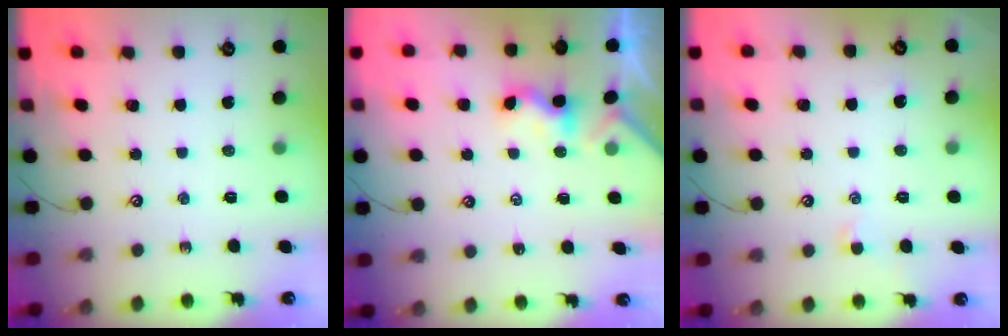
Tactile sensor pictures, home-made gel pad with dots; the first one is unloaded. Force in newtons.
{"total": 1.7, "press": 1.6, "slide": 0.5}
{"total": 0.6, "press": 0.3, "slide": 0.5}